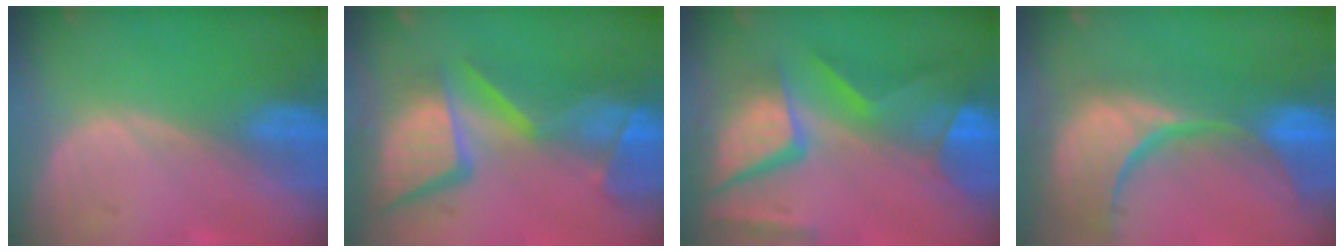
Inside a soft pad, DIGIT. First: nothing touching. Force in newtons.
{"total": 13.9, "press": 11.3, "slide": 8.2}
{"total": 12.0, "press": 9.9, "slide": 6.8}
{"total": 15.4, "press": 12.2, "slide": 9.4}